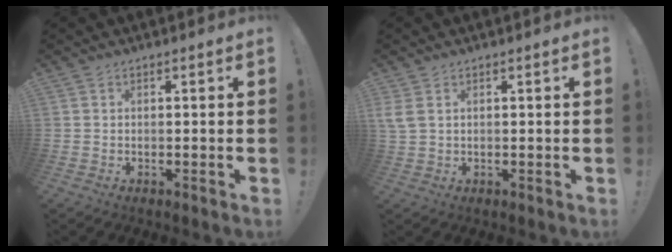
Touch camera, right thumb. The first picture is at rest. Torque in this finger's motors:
{"motor_torque": [-0.15, 0.35, 0.47, -0.09, 0.25]}